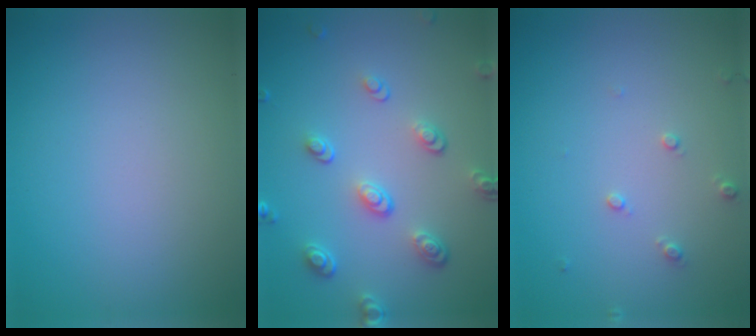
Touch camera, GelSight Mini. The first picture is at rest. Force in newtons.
{"total": 3.8, "press": 2.9, "slide": 2.5}
{"total": 1.1, "press": 1.1, "slide": 0.2}